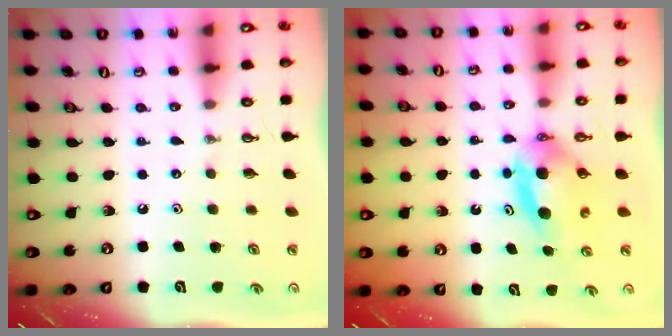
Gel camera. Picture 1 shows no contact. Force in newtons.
{"total": 6.5, "press": 6.0, "slide": 2.5}